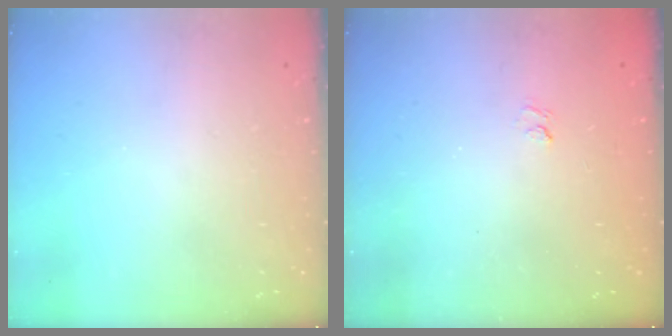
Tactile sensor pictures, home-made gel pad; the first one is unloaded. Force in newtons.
{"total": 1.6, "press": 1.0, "slide": 1.2}